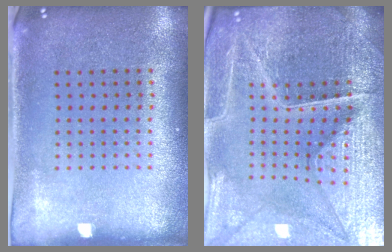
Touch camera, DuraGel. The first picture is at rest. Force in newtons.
{"total": 5.4, "press": 5.1, "slide": 1.7}